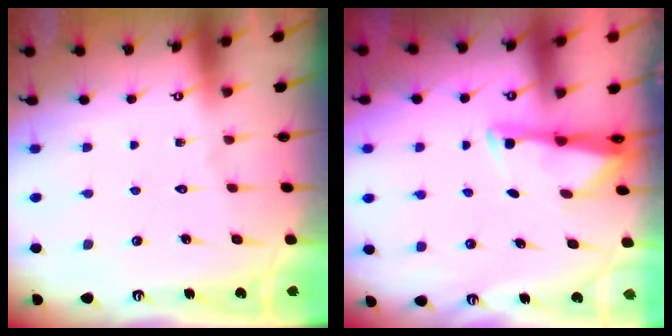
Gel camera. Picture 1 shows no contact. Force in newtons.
{"total": 2.7, "press": 2.7, "slide": 0.4}